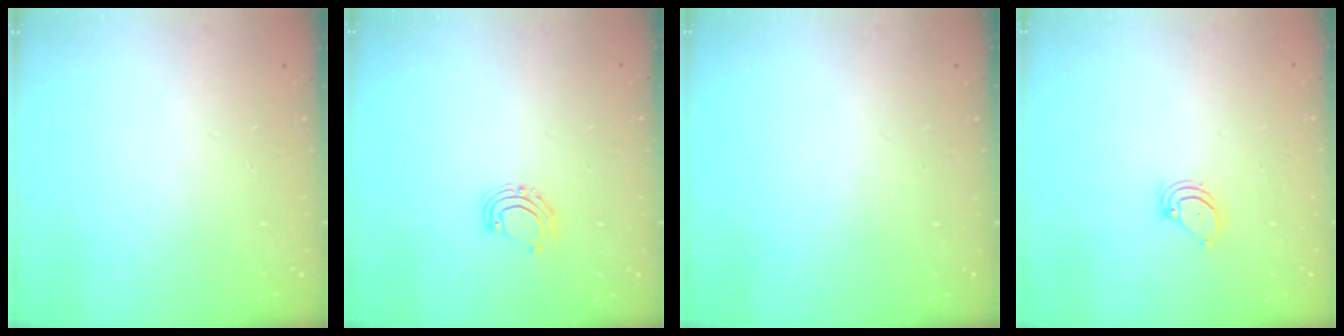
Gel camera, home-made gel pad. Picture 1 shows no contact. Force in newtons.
{"total": 5.3, "press": 5.1, "slide": 1.4}
{"total": 0.0}
{"total": 3.2, "press": 3.2, "slide": 0.2}